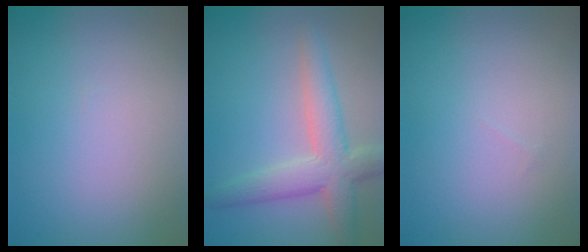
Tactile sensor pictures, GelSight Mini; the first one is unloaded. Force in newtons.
{"total": 5.2, "press": 5.2, "slide": 0.3}
{"total": 0.0}